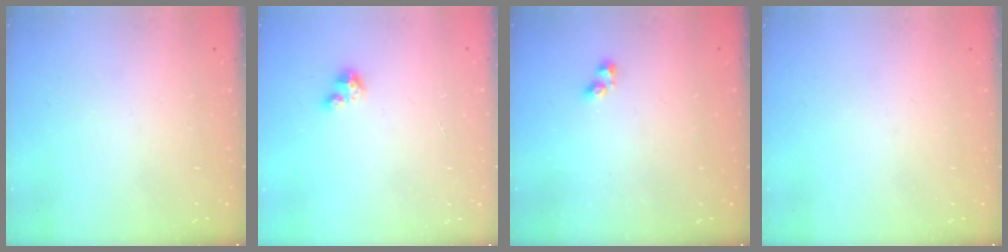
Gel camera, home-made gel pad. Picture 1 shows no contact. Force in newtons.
{"total": 2.8, "press": 2.8, "slide": 0.2}
{"total": 1.6, "press": 1.5, "slide": 0.3}
{"total": 0.0}